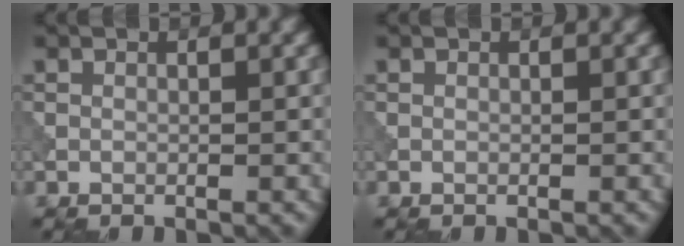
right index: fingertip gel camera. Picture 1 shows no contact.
{"total": 0.0}